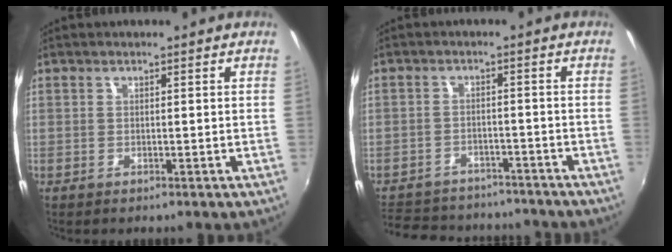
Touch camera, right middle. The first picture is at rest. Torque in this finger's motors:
{"motor_torque": [0.69, -1.45, -0.42, -0.16]}